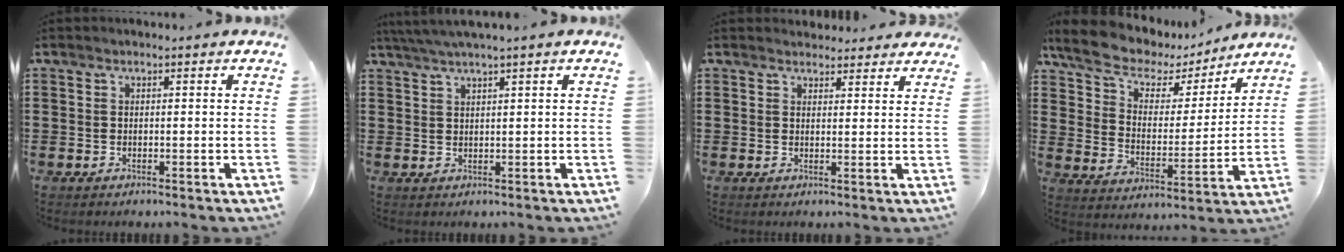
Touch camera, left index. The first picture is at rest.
{"total": 2.5, "force": [1.9, -0.3, 1.6], "torque": [-0.032, 0.003, 0.035]}
{"total": 2.6, "force": [2.5, 0.7, 0.1], "torque": [0.000, -0.006, 0.047]}
{"total": 7.7, "force": [6.2, 3.5, 3.1], "torque": [-0.092, -0.028, 0.109]}